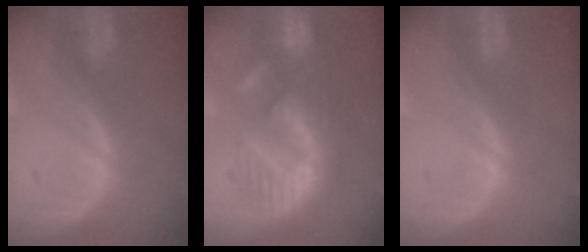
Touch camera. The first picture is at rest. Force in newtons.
{"total": 9.6, "press": 9.4, "slide": 2.2}
{"total": 0.0}